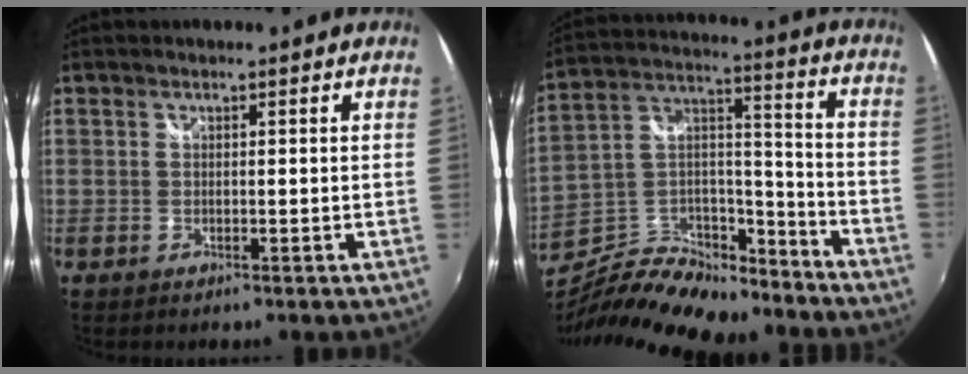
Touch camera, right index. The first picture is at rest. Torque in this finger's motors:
{"motor_torque": [1.05, -1.08, 0.22, 0.09]}